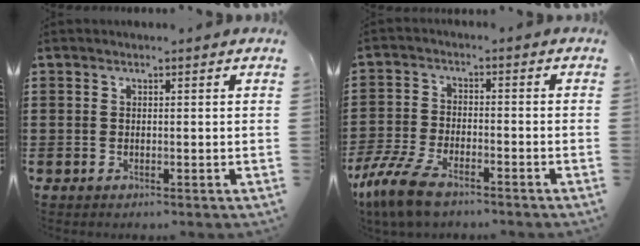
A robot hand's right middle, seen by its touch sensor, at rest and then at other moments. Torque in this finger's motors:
{"motor_torque": [1.85, -0.29, 0.21, 0.18]}